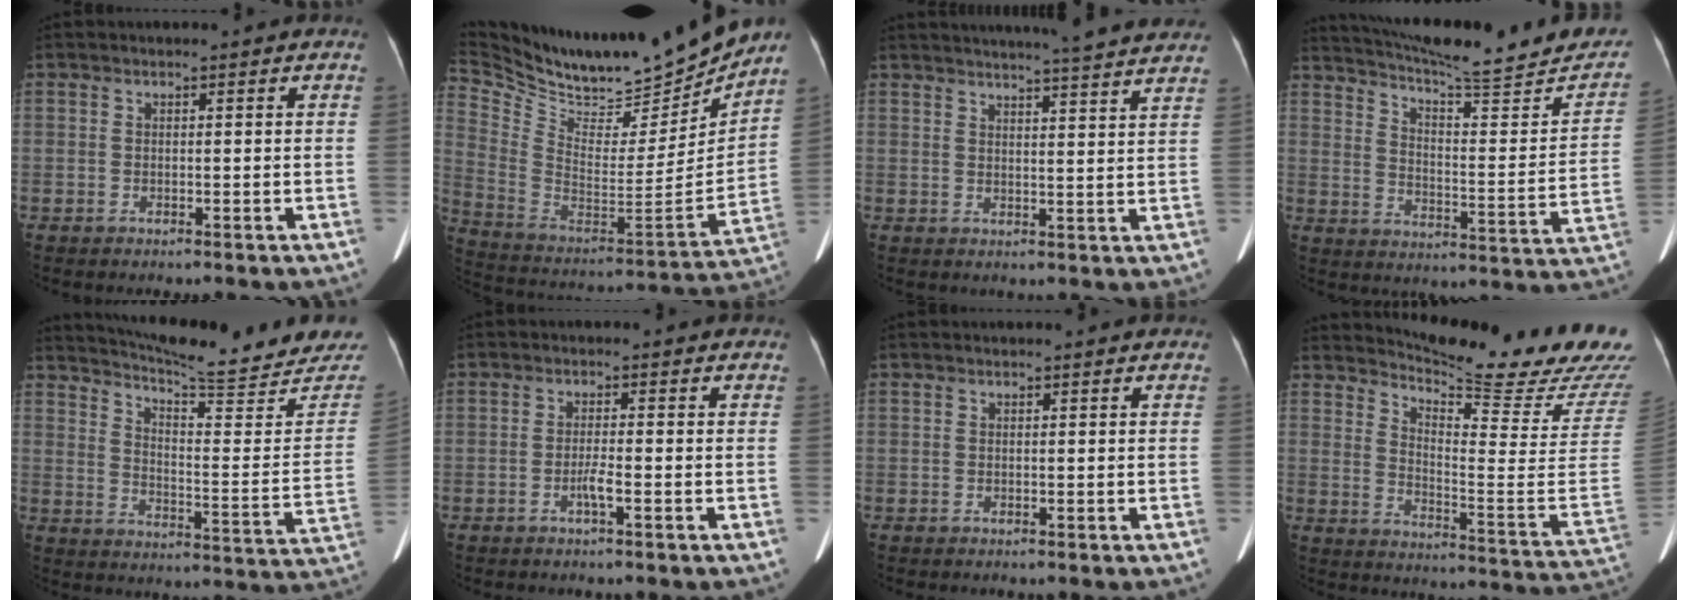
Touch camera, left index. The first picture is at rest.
{"total": 26.9, "force": [24.2, 6.4, 9.9], "torque": [-0.208, -0.049, 0.379]}
{"total": 18.2, "force": [16.7, -0.2, 7.3], "torque": [-0.112, -0.012, 0.203]}
{"total": 22.7, "force": [20.0, 2.2, 10.5], "torque": [-0.156, -0.033, 0.269]}
{"total": 22.3, "force": [20.8, 1.9, 7.7], "torque": [-0.111, -0.076, 0.265]}
{"total": 2.2, "force": [-1.1, 0.0, 1.9], "torque": [-0.037, -0.001, -0.022]}
{"total": 0.0}
{"total": 23.2, "force": [21.2, 0.6, 9.4], "torque": [-0.144, -0.123, 0.262]}